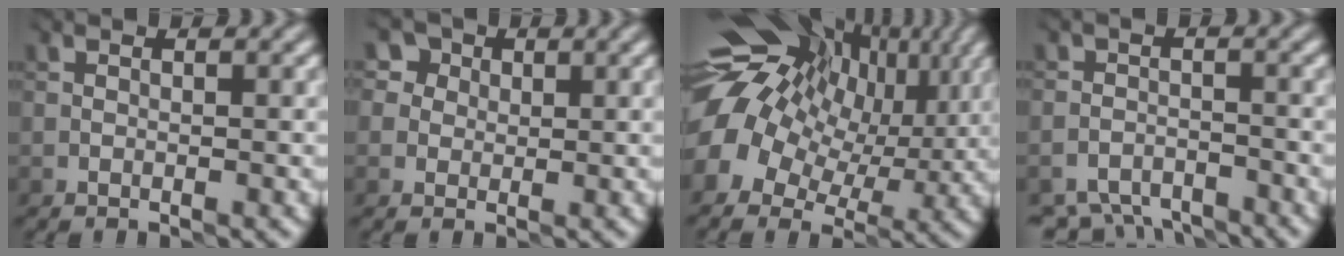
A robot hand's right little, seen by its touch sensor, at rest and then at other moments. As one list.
[{"total": 2.4, "force": [0.9, 2.2, 0.2], "torque": [0.034, 0.007, -0.011]}, {"total": 13.3, "force": [2.8, 10.0, 8.3], "torque": [-0.145, 0.010, 0.056]}, {"total": 5.8, "force": [-5.1, 2.3, 1.4], "torque": [-0.021, -0.019, -0.093]}]